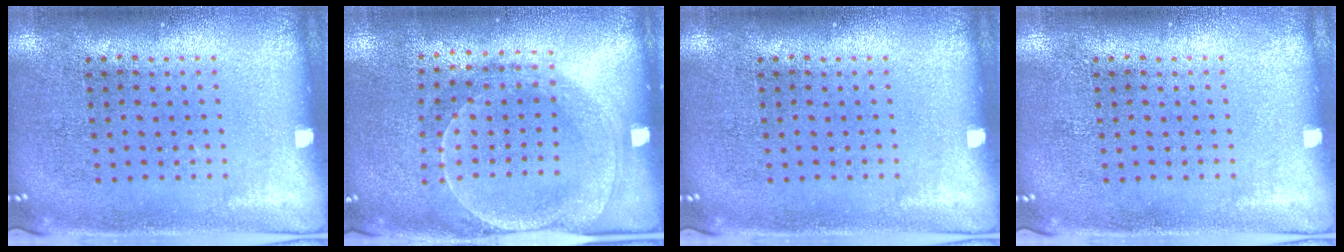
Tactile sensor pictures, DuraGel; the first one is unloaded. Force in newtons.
{"total": 1.8, "press": 1.7, "slide": 0.4}
{"total": 0.0}
{"total": 0.0}